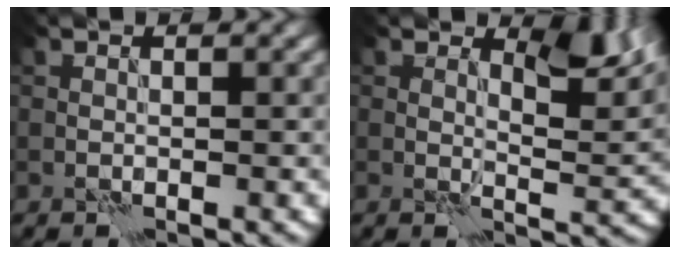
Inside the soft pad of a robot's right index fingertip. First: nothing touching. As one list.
[{"total": 4.2, "force": [2.3, 1.6, 3.1], "torque": [-0.049, -0.009, 0.032]}]